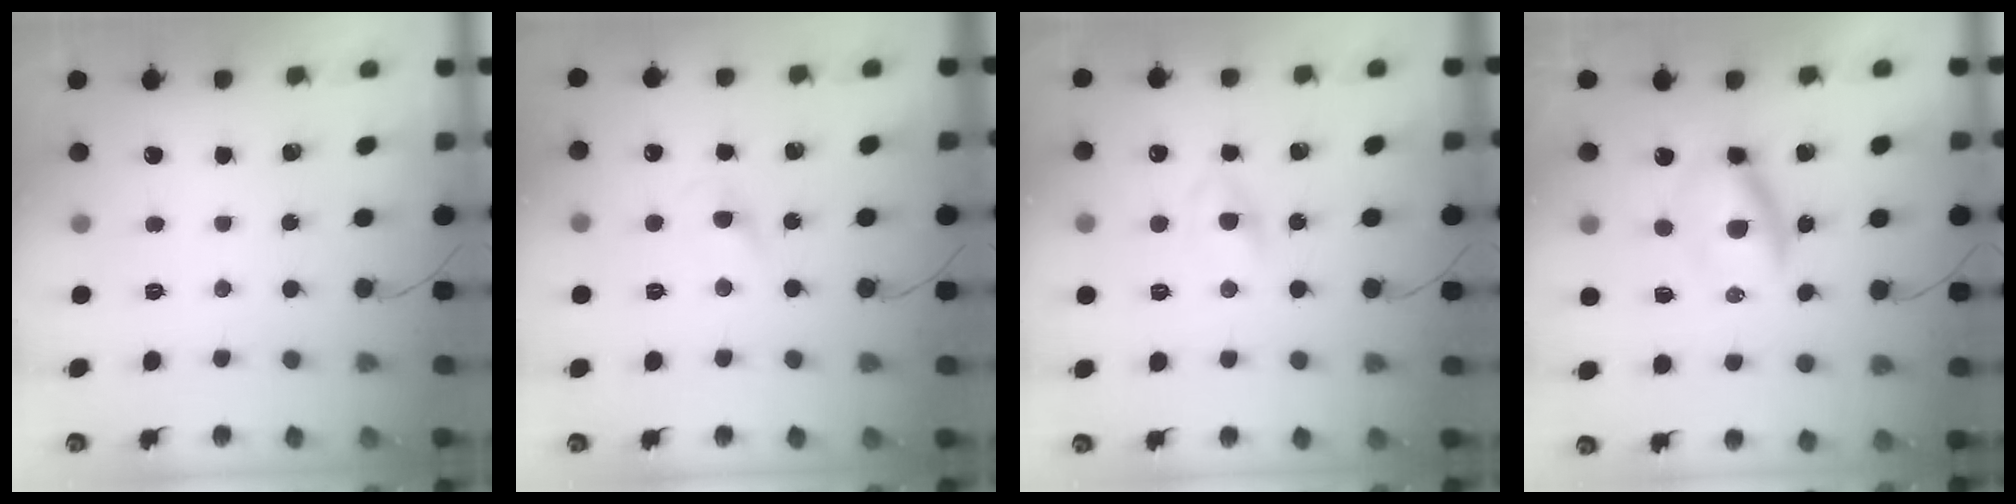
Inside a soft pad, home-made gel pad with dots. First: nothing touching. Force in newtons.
{"total": 3.0, "press": 2.8, "slide": 1.2}
{"total": 2.8, "press": 2.6, "slide": 1.2}
{"total": 7.5, "press": 7.4, "slide": 1.2}